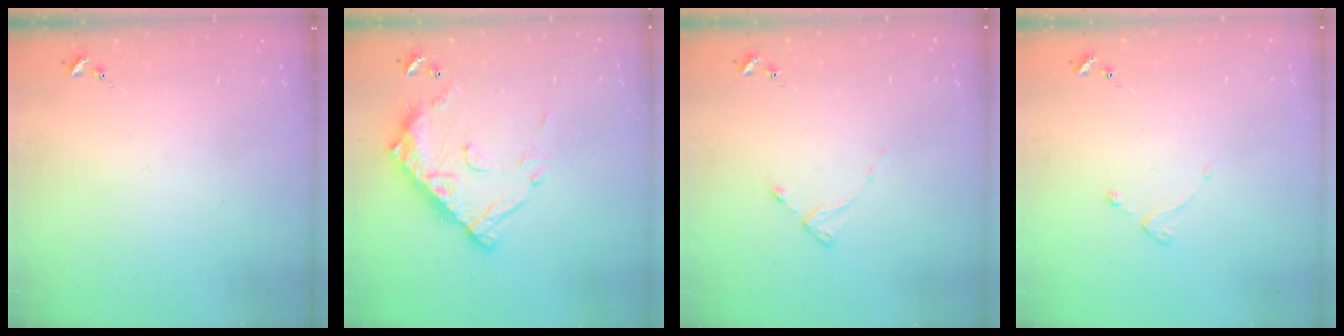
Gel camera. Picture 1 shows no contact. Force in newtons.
{"total": 15.4, "press": 15.4, "slide": 1.4}
{"total": 2.7, "press": 2.7, "slide": 0.4}
{"total": 2.7, "press": 2.6, "slide": 0.5}